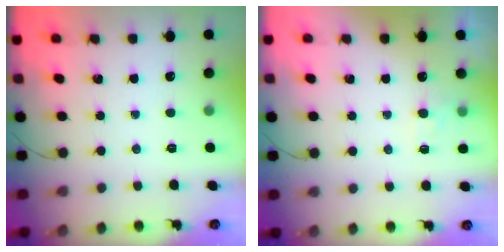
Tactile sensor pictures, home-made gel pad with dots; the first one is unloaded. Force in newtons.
{"total": 2.5, "press": 2.1, "slide": 1.5}